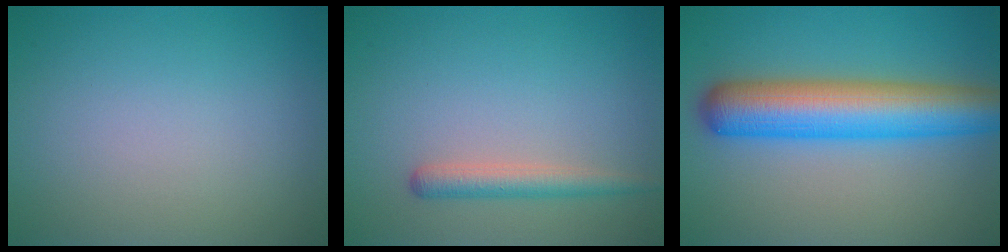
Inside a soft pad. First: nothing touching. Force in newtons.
{"total": 2.2, "press": 2.2, "slide": 0.1}
{"total": 8.7, "press": 8.7, "slide": 0.2}